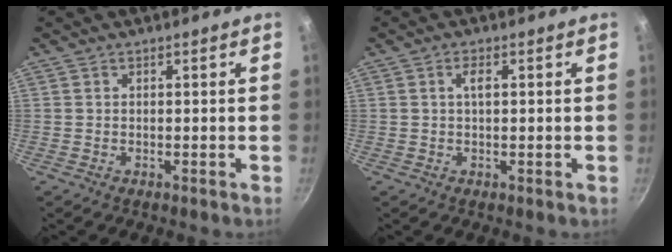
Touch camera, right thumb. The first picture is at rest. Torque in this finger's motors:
{"motor_torque": [0.42, 0.24, 0.05, -0.08, 0.08]}